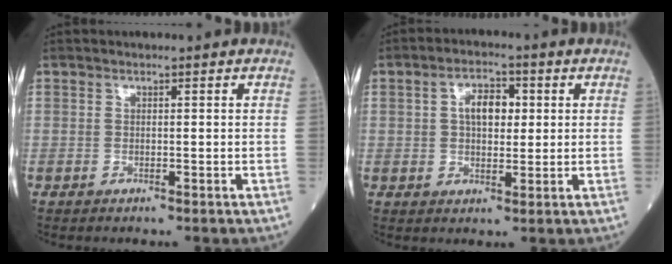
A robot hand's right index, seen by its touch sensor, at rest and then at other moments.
{"total": 5.4, "force": [1.1, 3.0, 4.4], "torque": [-0.075, 0.014, 0.018]}